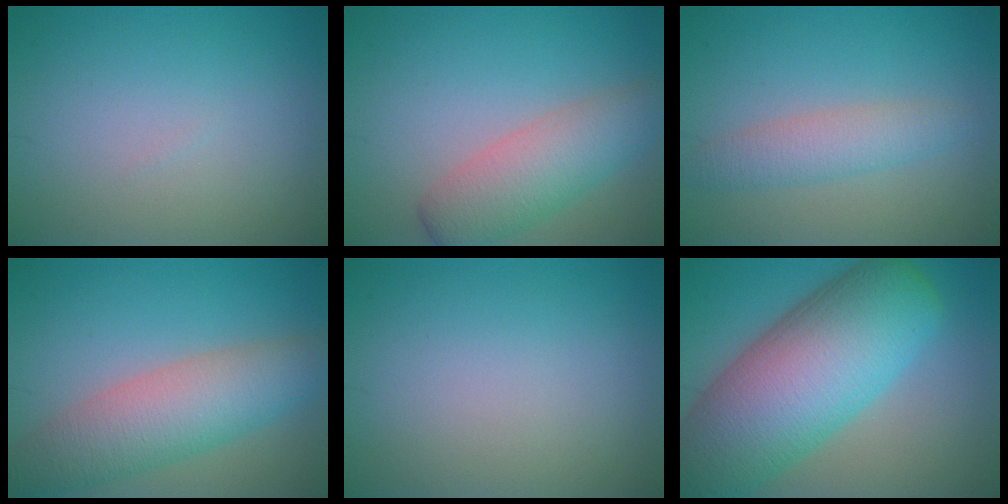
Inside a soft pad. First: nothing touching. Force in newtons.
{"total": 5.1, "press": 5.1, "slide": 0.2}
{"total": 3.0, "press": 3.0, "slide": 0.1}
{"total": 7.0, "press": 7.0, "slide": 0.4}
{"total": 0.0}
{"total": 15.0, "press": 15.0, "slide": 0.5}